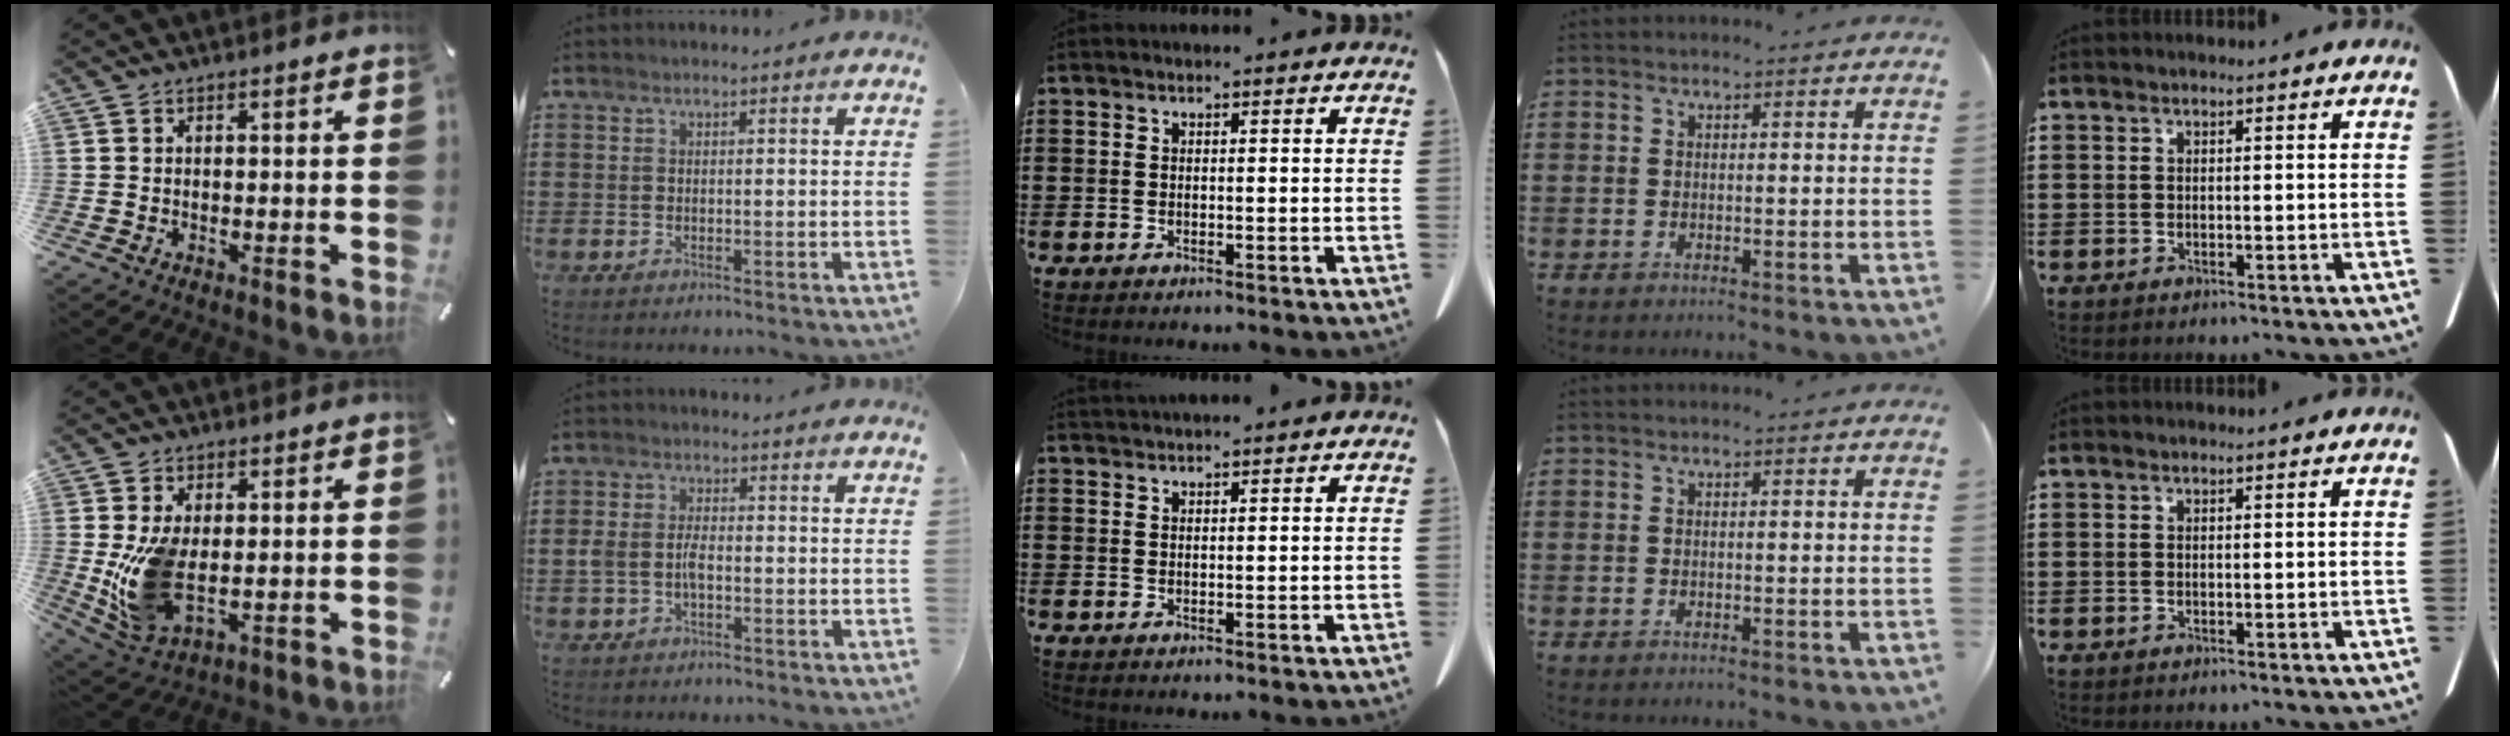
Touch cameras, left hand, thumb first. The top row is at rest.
{"thumb": {"total": 12.4, "force": [-0.1, 7.1, 10.2], "torque": [-0.214, -0.025, 0.004]}, "index": {"total": 3.8, "force": [-0.7, 2.1, 3.1], "torque": [-0.079, -0.003, -0.019]}, "middle": {"total": 1.5, "force": [1.5, -0.1, 0.2], "torque": [-0.007, 0.000, 0.029]}}